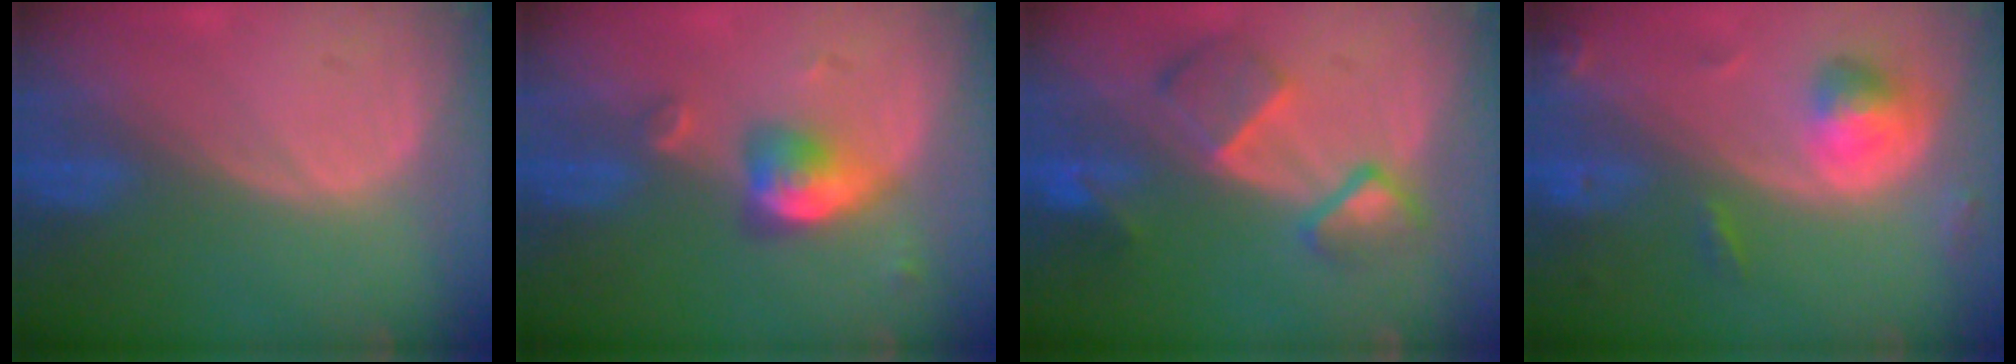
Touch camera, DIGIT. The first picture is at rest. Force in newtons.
{"total": 5.0, "press": 4.7, "slide": 1.6}
{"total": 7.3, "press": 6.6, "slide": 2.9}
{"total": 5.2, "press": 4.9, "slide": 1.8}